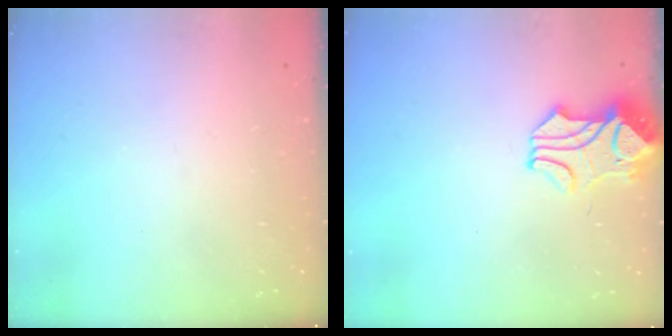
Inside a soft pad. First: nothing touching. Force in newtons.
{"total": 2.4, "press": 2.2, "slide": 1.1}